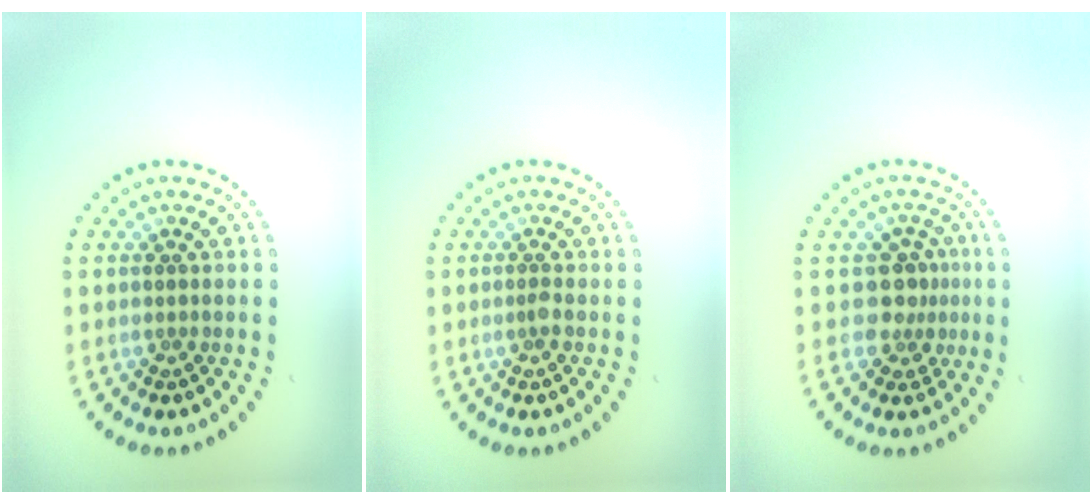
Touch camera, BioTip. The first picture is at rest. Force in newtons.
{"total": 0.7, "press": 0.5, "slide": 0.5}
{"total": 2.5, "press": 2.0, "slide": 1.5}